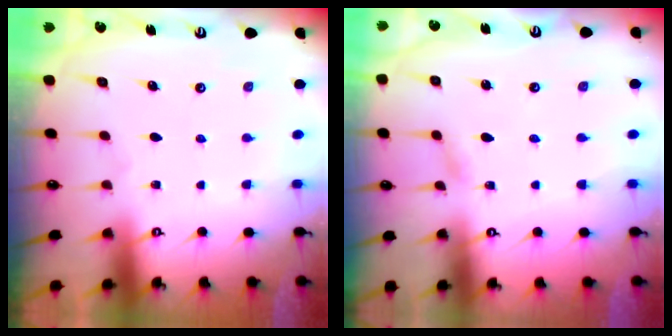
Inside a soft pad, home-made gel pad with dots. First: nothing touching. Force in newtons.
{"total": 2.5, "press": 2.5, "slide": 0.3}